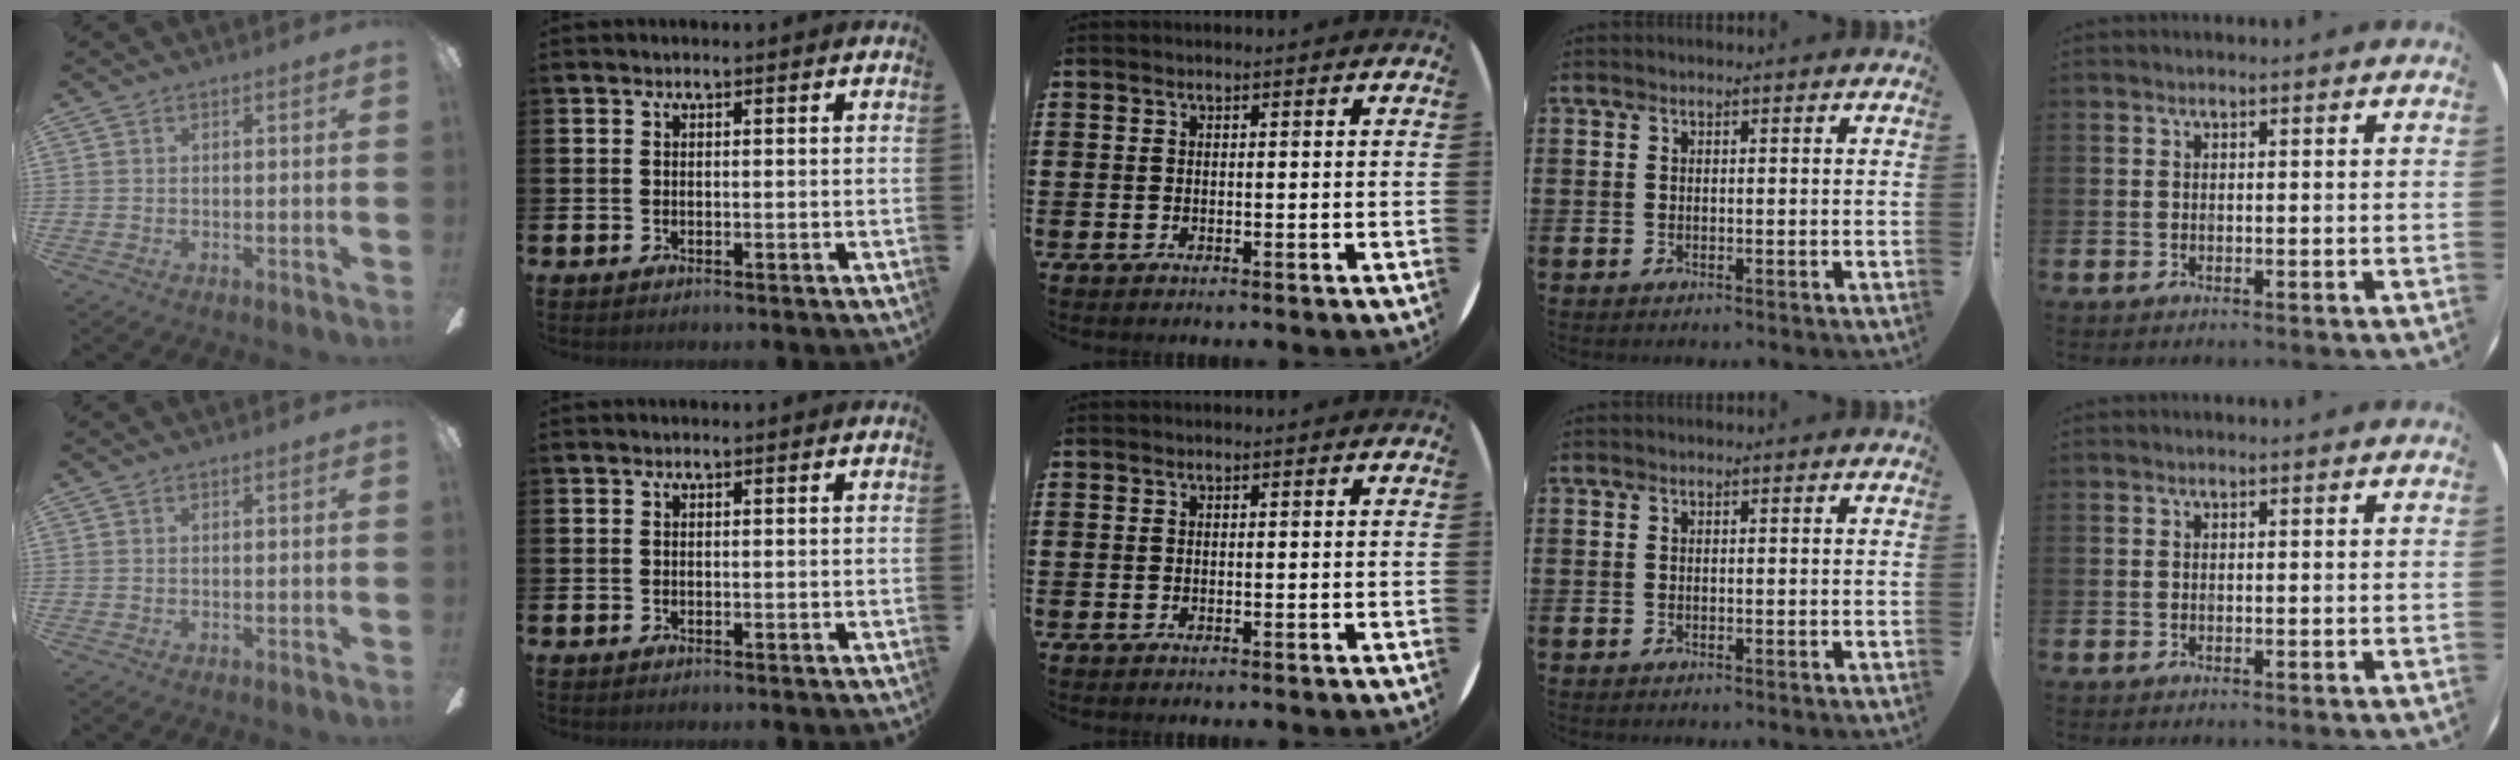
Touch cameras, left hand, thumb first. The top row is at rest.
{}